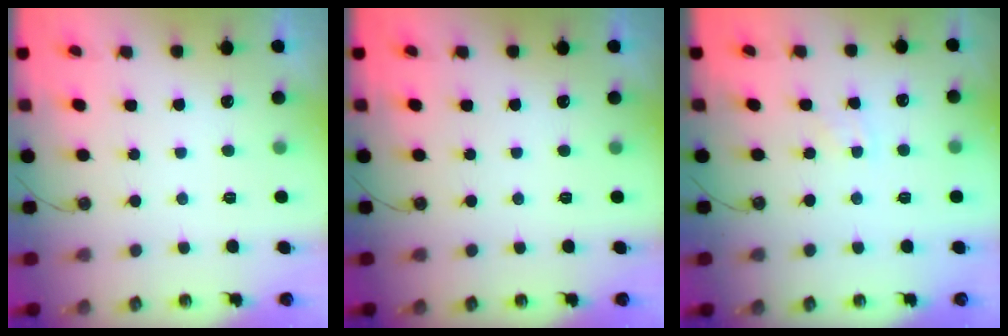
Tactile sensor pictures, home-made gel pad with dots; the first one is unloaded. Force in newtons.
{"total": 0.0}
{"total": 2.7, "press": 2.7, "slide": 0.3}